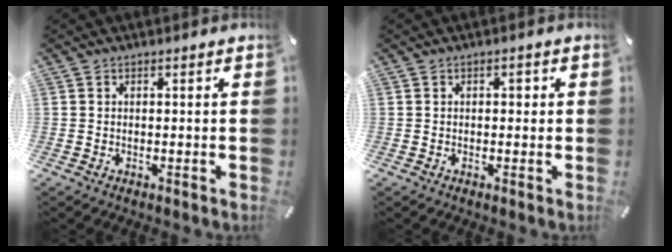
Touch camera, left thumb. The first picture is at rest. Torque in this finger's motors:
{"motor_torque": [-0.16, 0.49, -0.01, -0.07, 0.02]}